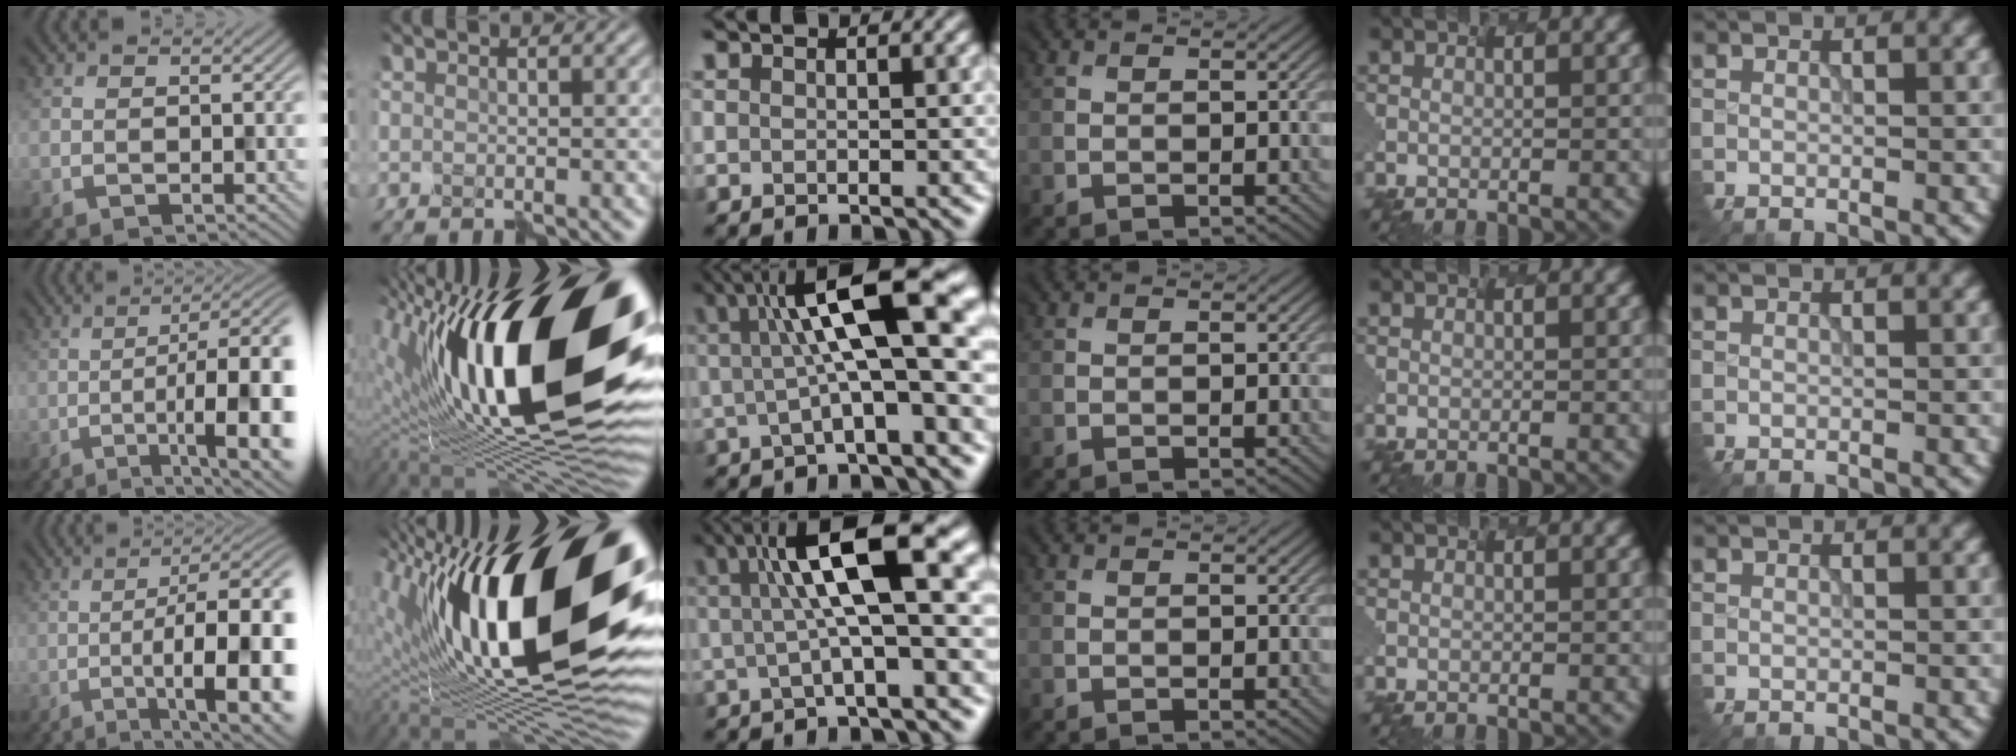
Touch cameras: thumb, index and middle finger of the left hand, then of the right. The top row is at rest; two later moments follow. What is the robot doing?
{"motion": "shake", "object": "plastic piggy bank"}